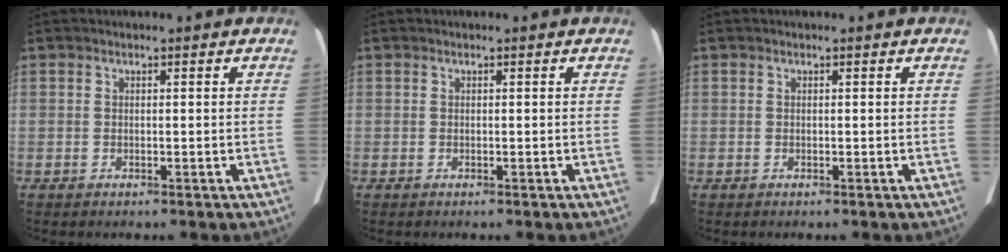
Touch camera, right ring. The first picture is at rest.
{"total": 0.0}
{"total": 0.0}